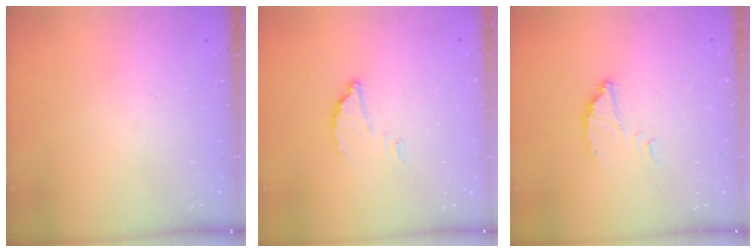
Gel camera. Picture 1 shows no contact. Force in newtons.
{"total": 2.5, "press": 2.5, "slide": 0.2}
{"total": 2.6, "press": 2.6, "slide": 0.2}